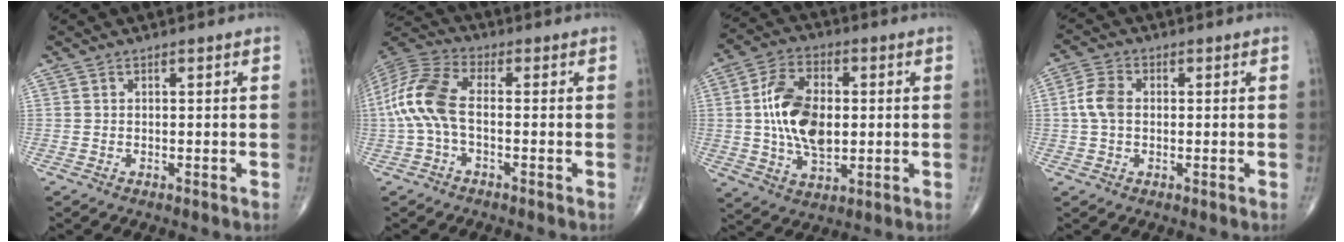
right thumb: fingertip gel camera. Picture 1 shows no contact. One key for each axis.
{"total": 10.9, "fx": -0.9, "fy": 5.3, "fz": 9.5, "tx": -0.219, "ty": 0.029, "tz": -0.027}
{"total": 14.3, "fx": 0.6, "fy": 8.4, "fz": 11.5, "tx": -0.198, "ty": 0.006, "tz": 0.012}
{"total": 4.9, "fx": 0.2, "fy": 3.4, "fz": 3.6, "tx": -0.077, "ty": 0.012, "tz": -0.002}